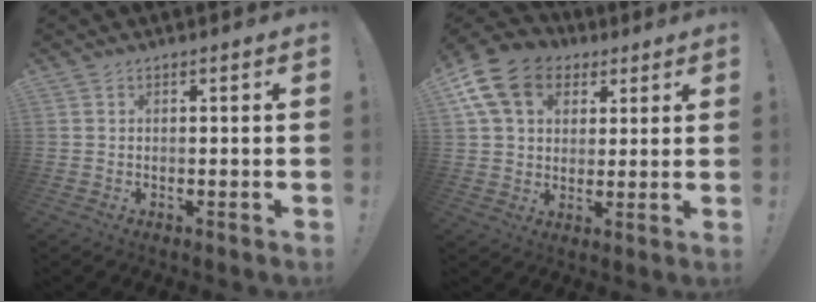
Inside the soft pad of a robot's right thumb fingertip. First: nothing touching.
{"total": 15.9, "force": [6.4, 11.7, 8.5], "torque": [-0.129, -0.018, 0.126]}